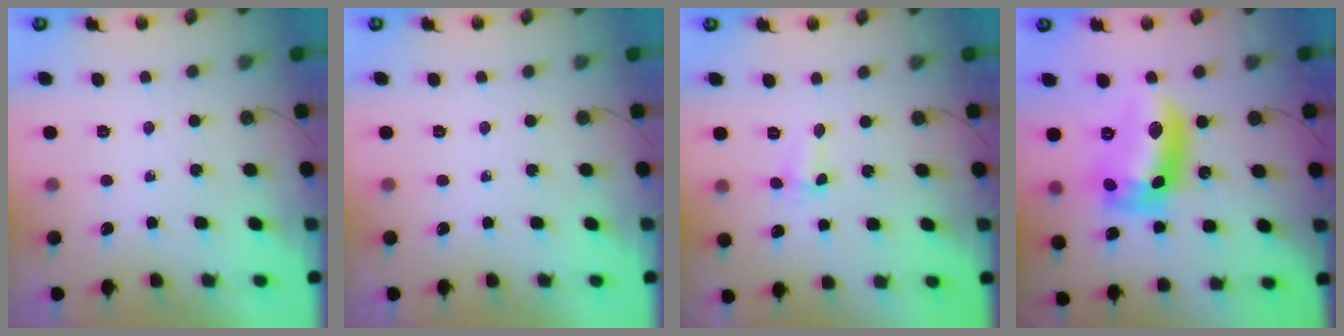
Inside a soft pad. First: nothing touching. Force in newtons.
{"total": 0.0}
{"total": 2.9, "press": 2.8, "slide": 0.7}
{"total": 16.6, "press": 16.6, "slide": 1.0}